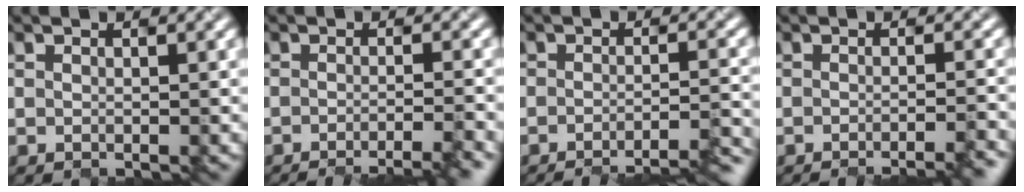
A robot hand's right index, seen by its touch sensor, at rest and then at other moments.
{"total": 5.2, "force": [-3.4, 1.2, 3.8], "torque": [-0.028, -0.002, -0.039]}
{"total": 6.9, "force": [-5.6, 1.4, 3.8], "torque": [-0.034, 0.003, -0.063]}
{"total": 4.4, "force": [-2.6, 1.2, 3.4], "torque": [-0.016, 0.000, -0.024]}